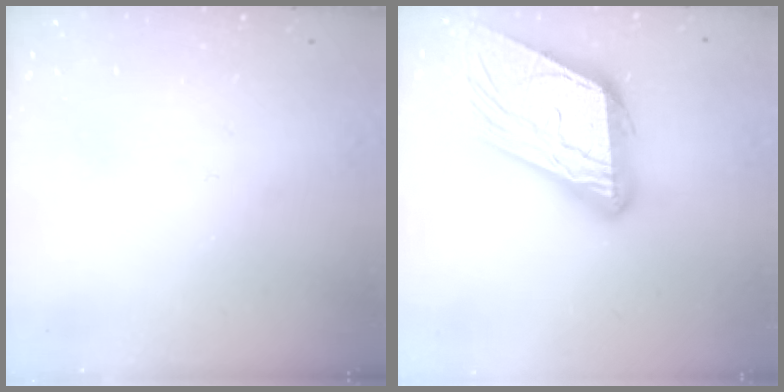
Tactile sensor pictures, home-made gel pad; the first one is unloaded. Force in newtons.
{"total": 20.7, "press": 20.6, "slide": 2.1}